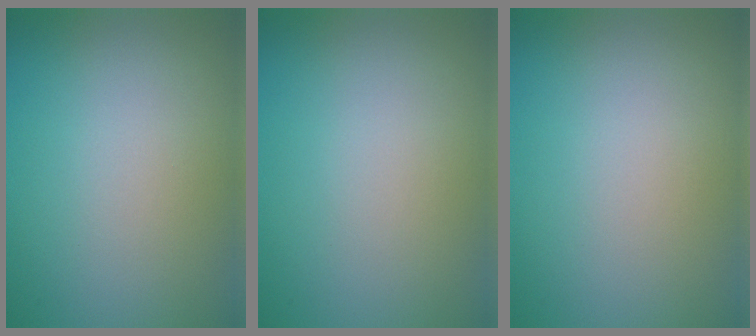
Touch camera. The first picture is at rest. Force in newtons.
{"total": 0.0}
{"total": 0.0}